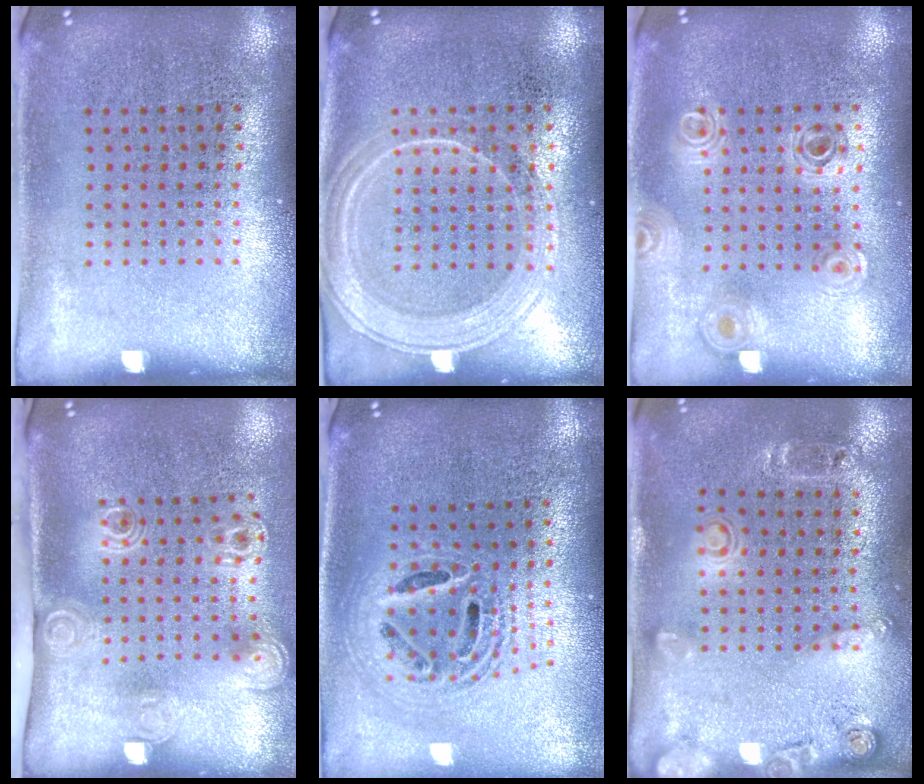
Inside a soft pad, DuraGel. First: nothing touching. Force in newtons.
{"total": 1.9, "press": 1.8, "slide": 0.5}
{"total": 0.9, "press": 0.9, "slide": 0.1}
{"total": 2.1, "press": 1.5, "slide": 1.5}
{"total": 2.0, "press": 1.6, "slide": 1.3}
{"total": 1.8, "press": 1.2, "slide": 1.3}